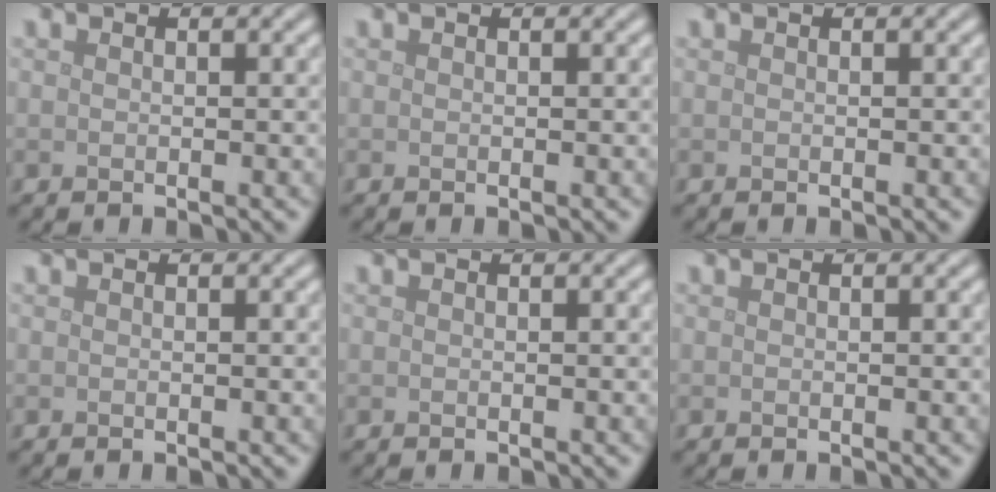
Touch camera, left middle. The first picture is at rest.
{"total": 0.0}
{"total": 0.0}
{"total": 0.0}
{"total": 0.0}
{"total": 0.0}